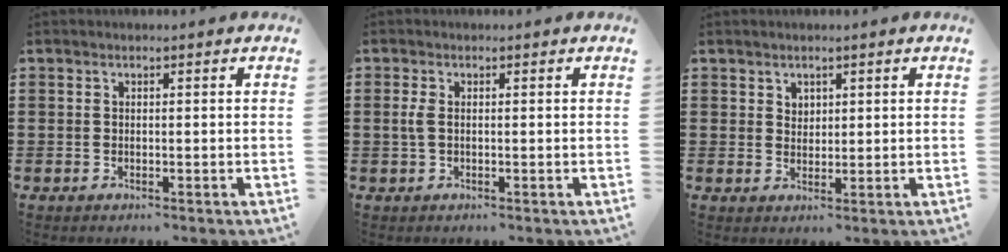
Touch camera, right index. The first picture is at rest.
{"total": 2.1, "force": [0.1, 0.9, 1.9], "torque": [-0.053, -0.002, -0.005]}
{"total": 1.9, "force": [1.4, 1.3, 0.2], "torque": [-0.008, 0.006, 0.027]}